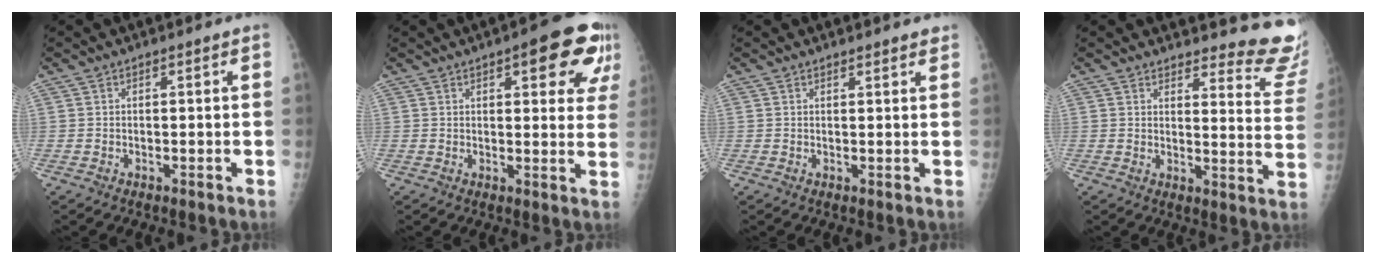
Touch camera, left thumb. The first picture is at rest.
{"total": 12.6, "force": [6.0, 4.5, 10.2], "torque": [-0.084, -0.017, 0.064]}
{"total": 2.1, "force": [2.0, 0.5, 0.7], "torque": [0.002, -0.005, 0.022]}
{"total": 13.9, "force": [13.3, 2.8, 2.7], "torque": [0.009, -0.142, 0.124]}